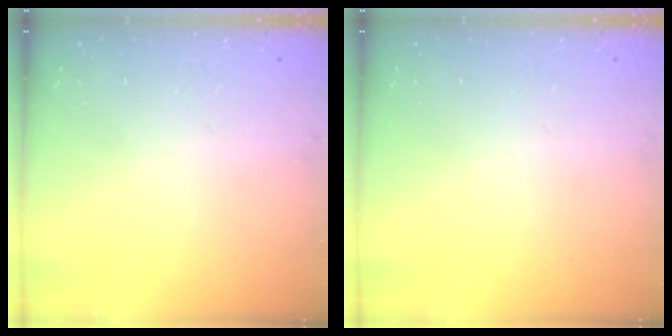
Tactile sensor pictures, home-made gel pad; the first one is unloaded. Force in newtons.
{"total": 0.0}